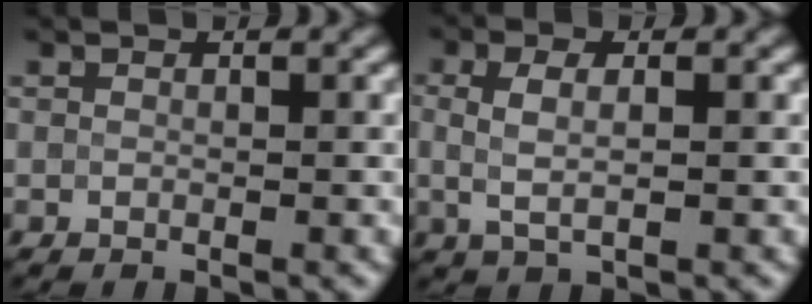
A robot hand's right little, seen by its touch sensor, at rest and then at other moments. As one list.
[{"total": 3.0, "force": [0.5, 1.2, 2.7], "torque": [-0.053, 0.001, 0.016]}]